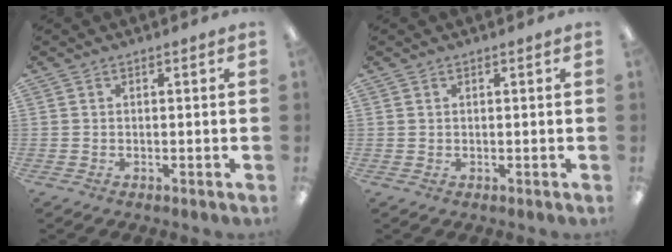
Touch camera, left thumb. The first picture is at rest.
{"total": 0.6, "force": [0.4, 0.5, 0.0], "torque": [-0.001, 0.003, 0.007]}